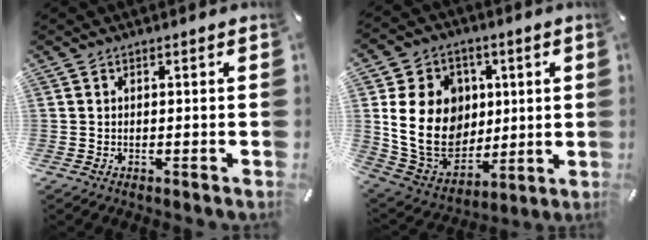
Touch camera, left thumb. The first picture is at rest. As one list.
[{"total": 19.7, "force": [2.5, 16.5, 10.6], "torque": [-0.191, -0.019, 0.056]}]